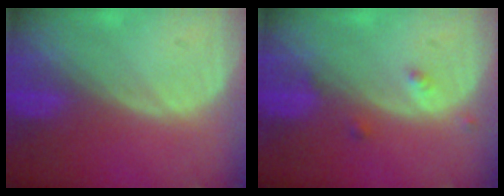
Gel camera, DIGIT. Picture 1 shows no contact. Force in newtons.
{"total": 1.6, "press": 1.5, "slide": 0.1}